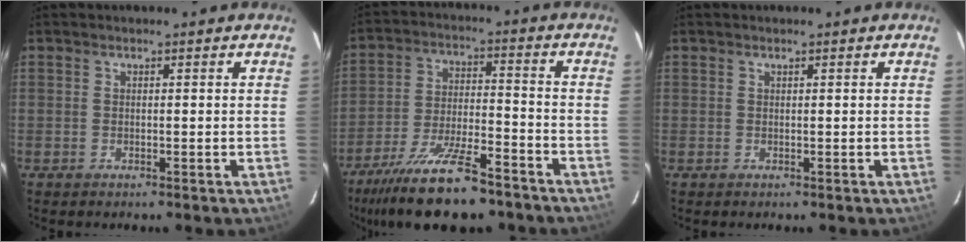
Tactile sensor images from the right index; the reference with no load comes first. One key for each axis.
{"total": 17.2, "fx": -13.6, "fy": 4.2, "fz": 9.5, "tx": -0.195, "ty": -0.022, "tz": -0.224}
{"total": 0.0}